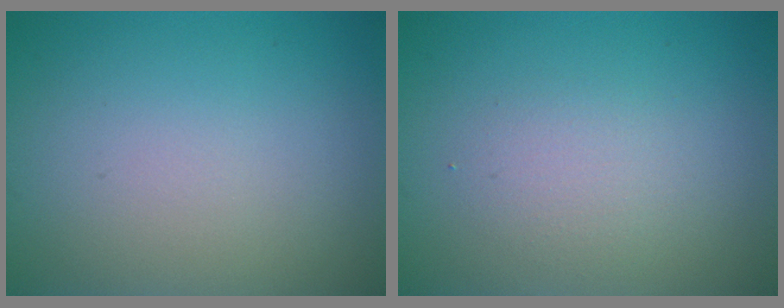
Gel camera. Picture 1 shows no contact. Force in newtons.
{"total": 1.9, "press": 1.9, "slide": 0.2}